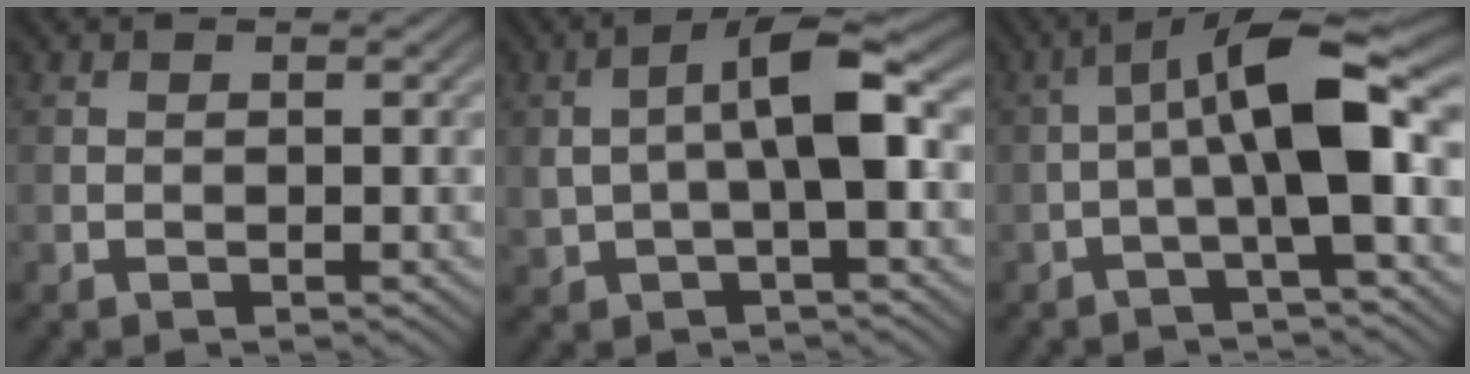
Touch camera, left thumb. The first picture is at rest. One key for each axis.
{"total": 7.6, "fx": 0.4, "fy": 2.6, "fz": 7.1, "tx": -0.137, "ty": 0.014, "tz": 0.004}
{"total": 9.2, "fx": -0.6, "fy": 2.0, "fz": 9.0, "tx": -0.140, "ty": 0.029, "tz": -0.023}